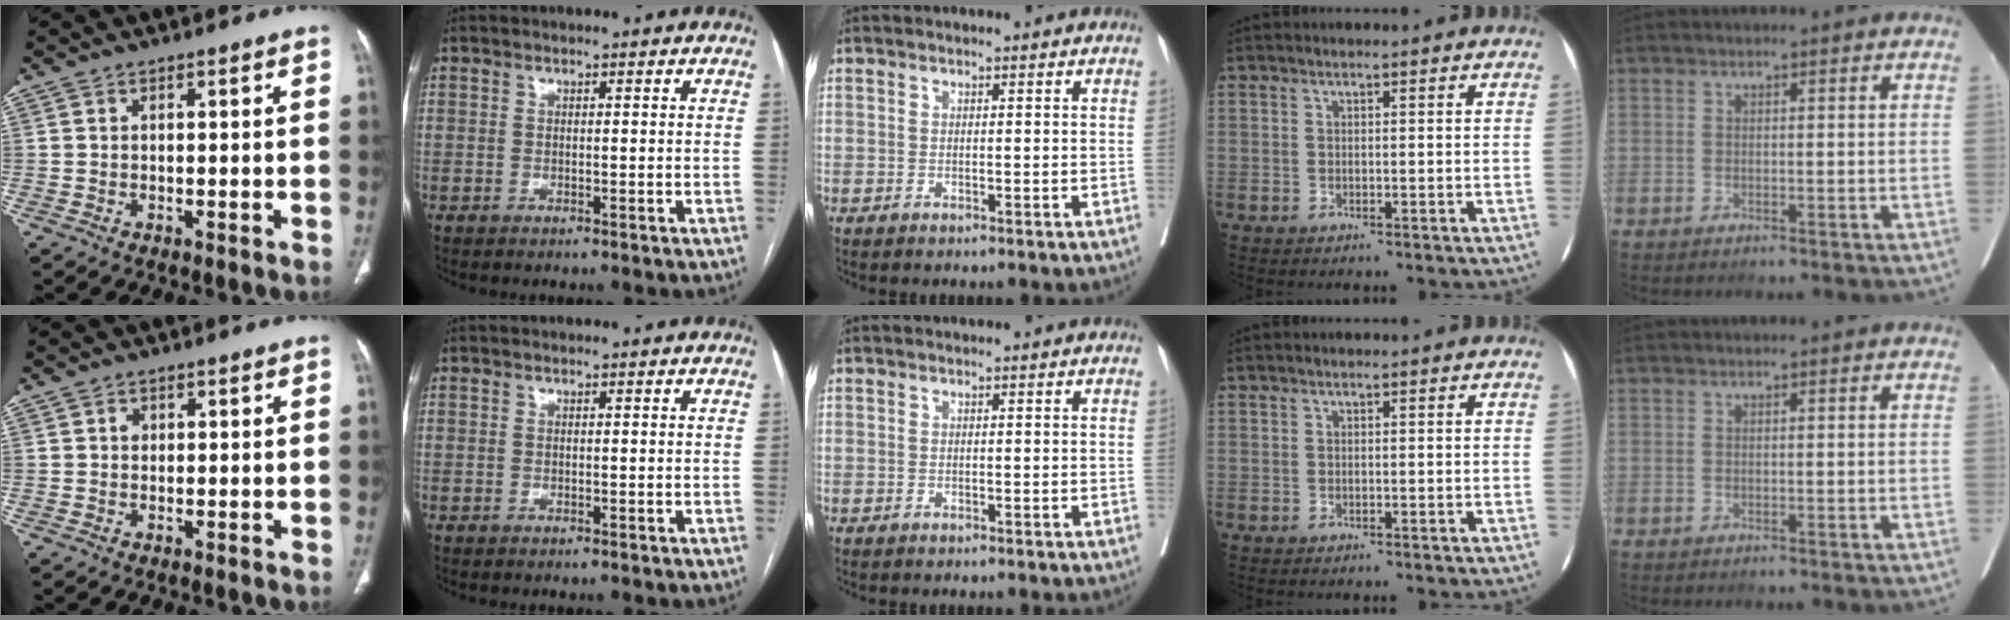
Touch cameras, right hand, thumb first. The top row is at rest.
{"thumb": {"total": 1.1, "force": [0.2, 1.0, 0.5], "torque": [-0.003, 0.003, 0.001]}}